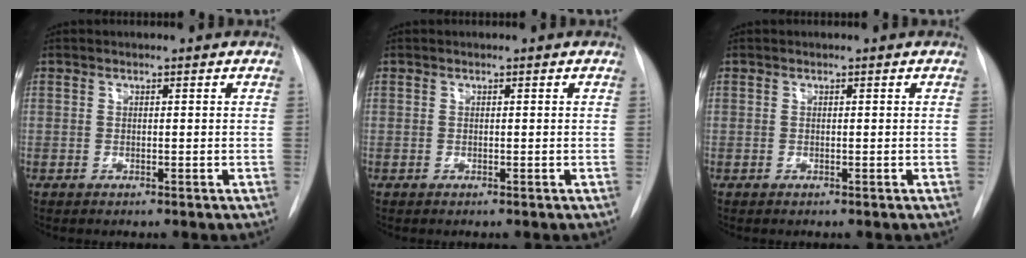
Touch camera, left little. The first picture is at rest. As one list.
[{"total": 0.0}, {"total": 0.0}]